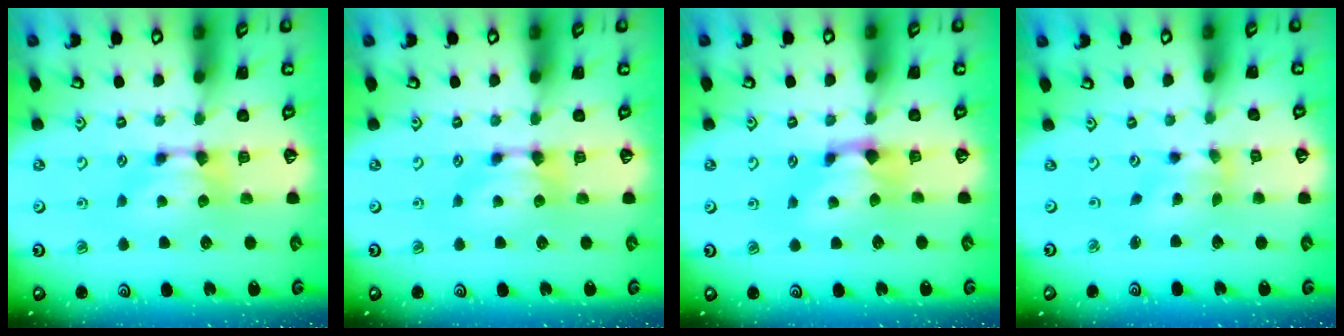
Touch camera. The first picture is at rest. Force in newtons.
{"total": 0.0}
{"total": 1.2, "press": 0.4, "slide": 1.1}
{"total": 1.4, "press": 0.8, "slide": 1.2}